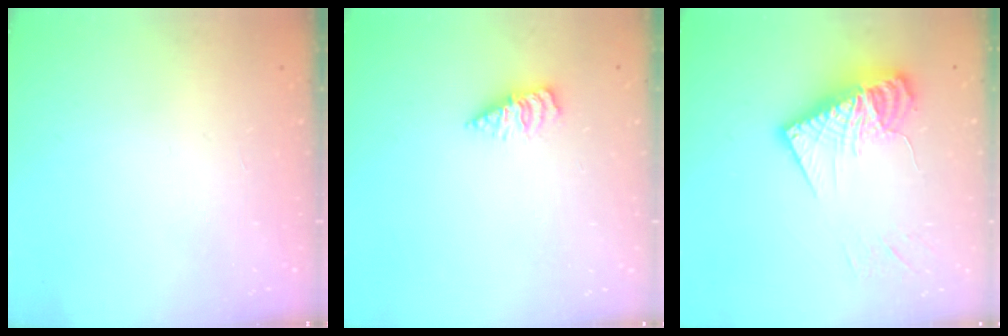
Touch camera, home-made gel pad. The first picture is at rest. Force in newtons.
{"total": 4.8, "press": 4.8, "slide": 0.6}
{"total": 13.8, "press": 13.8, "slide": 1.1}